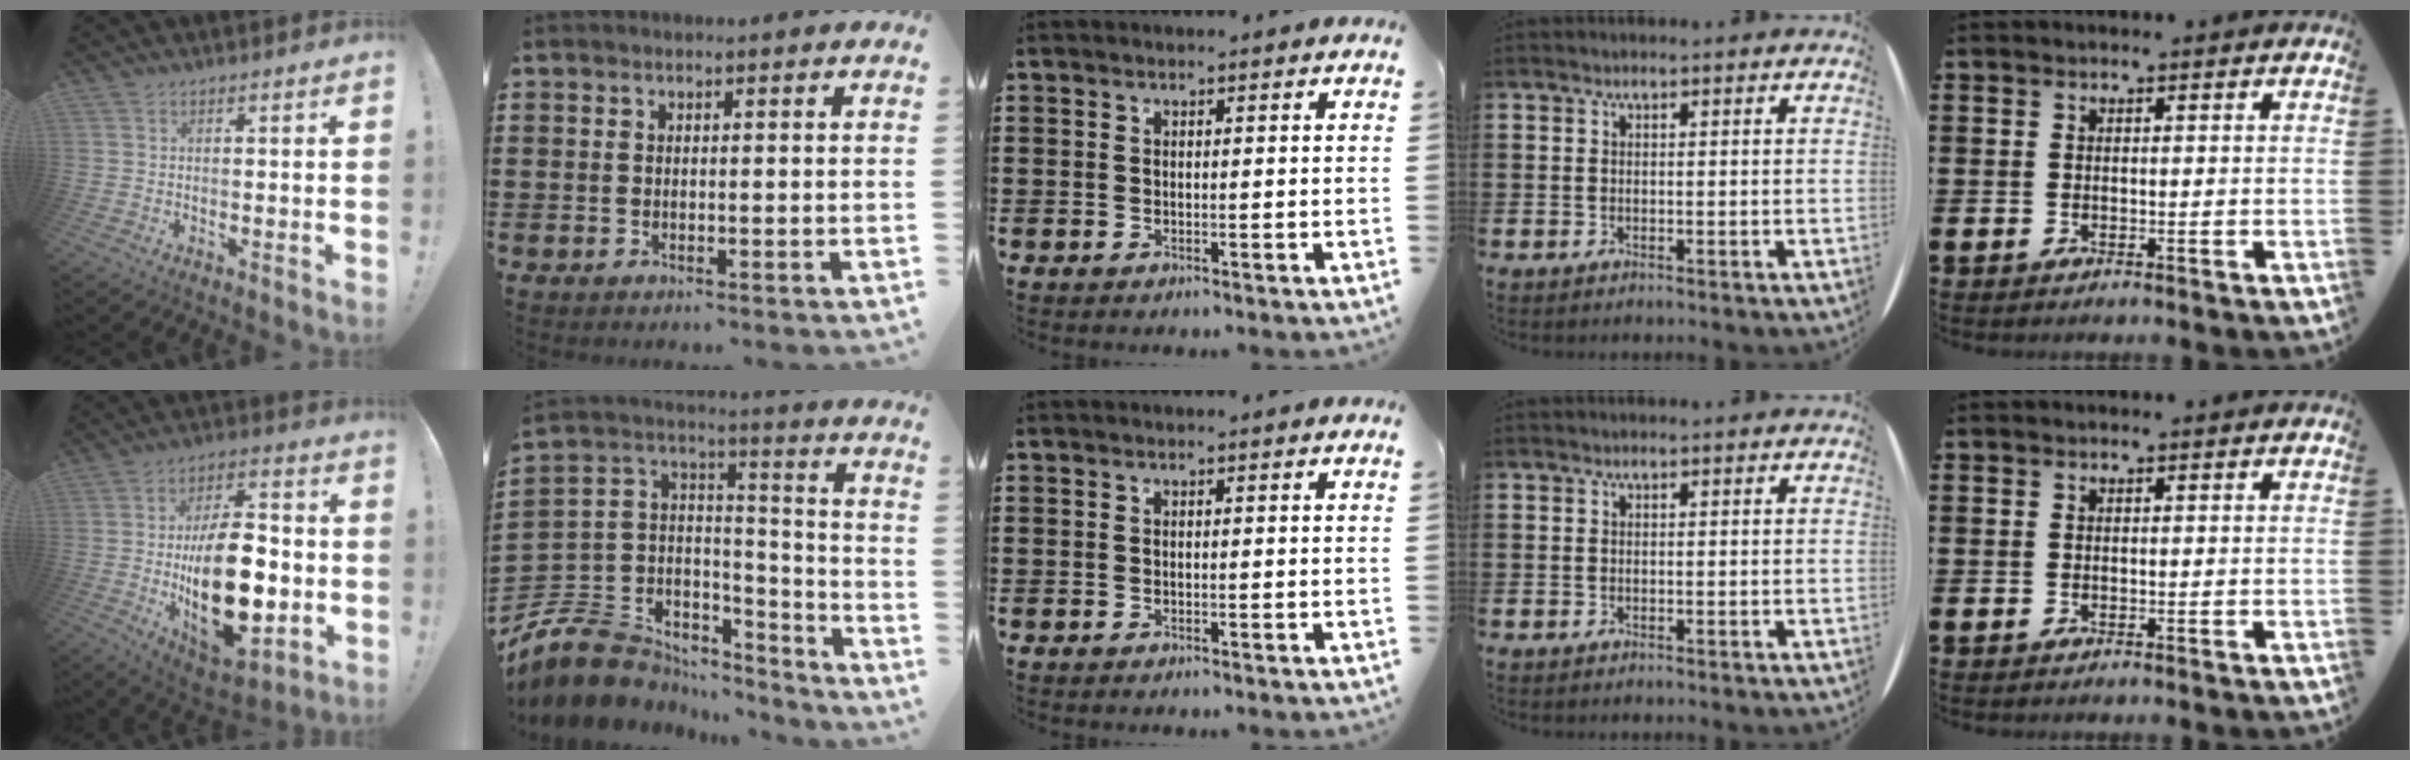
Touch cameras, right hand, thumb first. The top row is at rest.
{"thumb": {"total": 25.3, "force": [-3.2, 13.9, 21.0], "torque": [-0.363, 0.007, -0.039]}, "index": {"total": 9.2, "force": [-6.0, 6.6, 2.3], "torque": [-0.087, -0.001, -0.115]}}